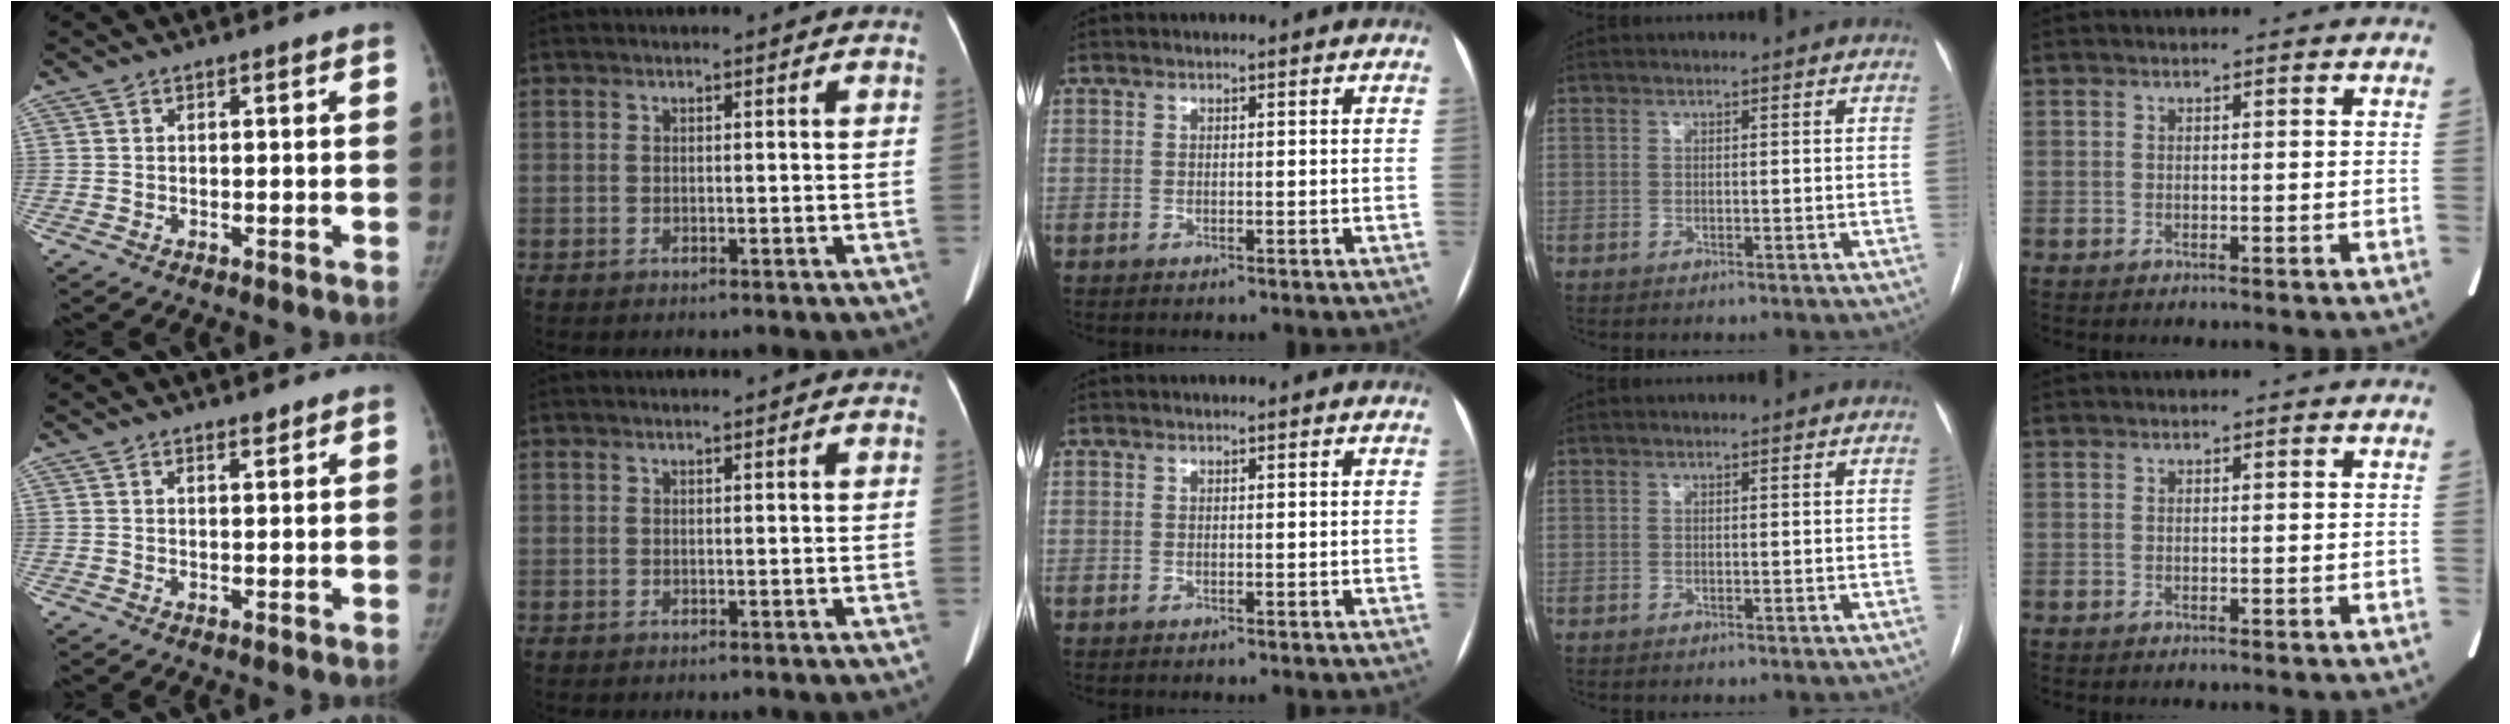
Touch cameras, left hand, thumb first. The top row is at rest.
{"thumb": {"total": 1.5, "force": [1.2, 0.4, 0.7], "torque": [-0.005, -0.009, 0.019]}, "index": {"total": 2.0, "force": [1.9, 0.0, 0.7], "torque": [-0.009, 0.008, 0.021]}}